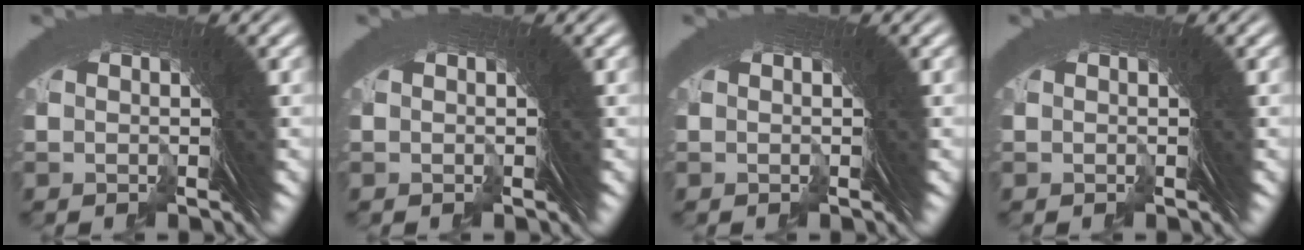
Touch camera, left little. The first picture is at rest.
{"total": 0.0}
{"total": 0.0}
{"total": 0.0}